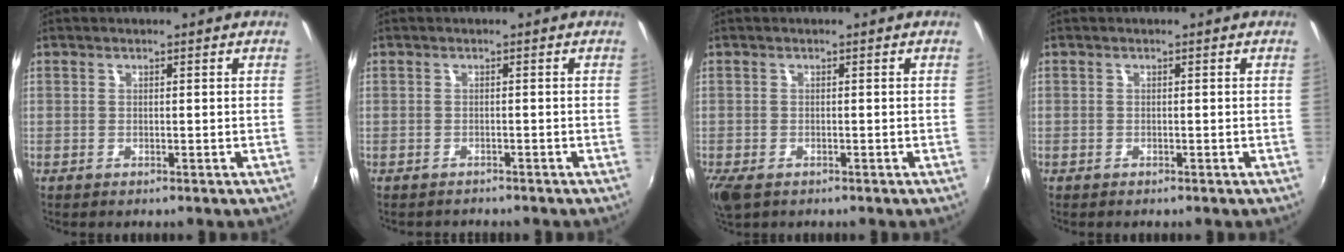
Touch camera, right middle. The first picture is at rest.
{"total": 1.8, "force": [-1.7, 0.7, 0.2], "torque": [-0.011, -0.007, -0.026]}
{"total": 4.0, "force": [-2.4, 2.1, 2.4], "torque": [-0.055, -0.018, -0.042]}
{"total": 0.7, "force": [-0.5, 0.4, 0.0], "torque": [-0.002, -0.002, -0.010]}